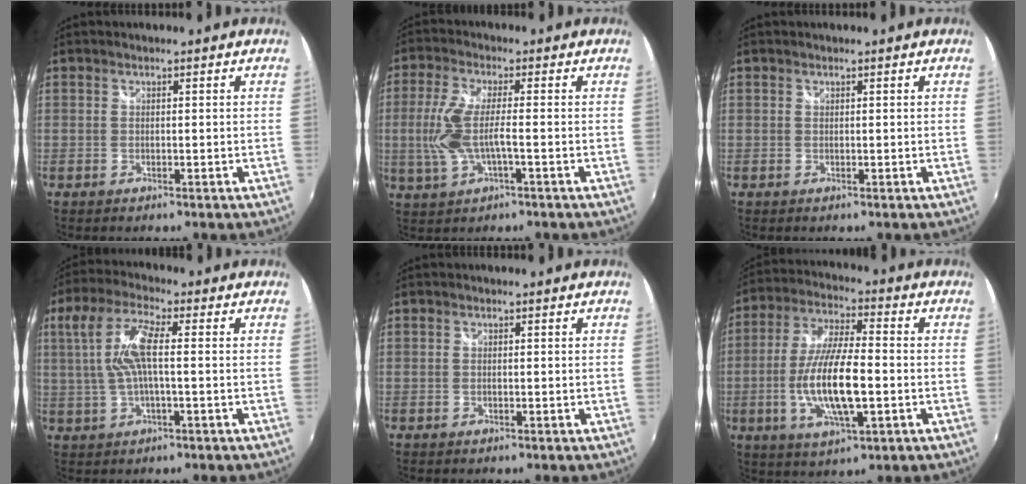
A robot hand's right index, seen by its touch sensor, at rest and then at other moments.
{"total": 8.5, "force": [-1.5, 2.3, 8.1], "torque": [-0.175, -0.007, -0.025]}
{"total": 0.0}
{"total": 8.9, "force": [0.6, 2.2, 8.6], "torque": [-0.174, 0.006, 0.016]}
{"total": 0.0}
{"total": 14.3, "force": [-3.1, 3.8, 13.4], "torque": [-0.269, -0.009, -0.054]}